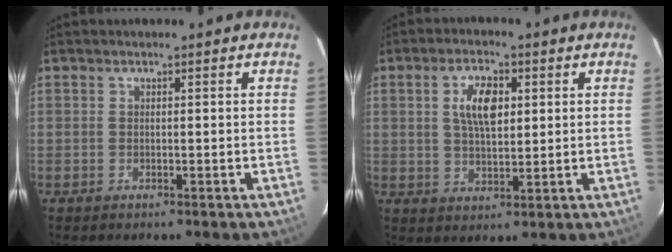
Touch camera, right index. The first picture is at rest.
{"total": 7.0, "force": [1.9, 3.3, 5.9], "torque": [-0.106, 0.009, 0.036]}